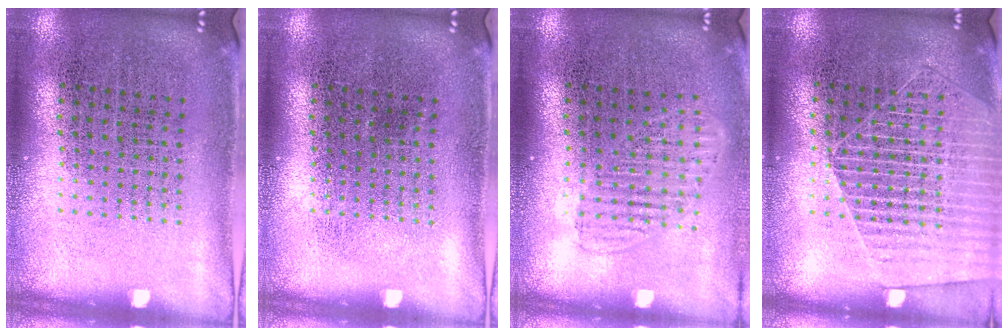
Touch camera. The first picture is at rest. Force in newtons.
{"total": 0.0}
{"total": 1.4, "press": 1.2, "slide": 0.7}
{"total": 1.8, "press": 1.6, "slide": 0.7}